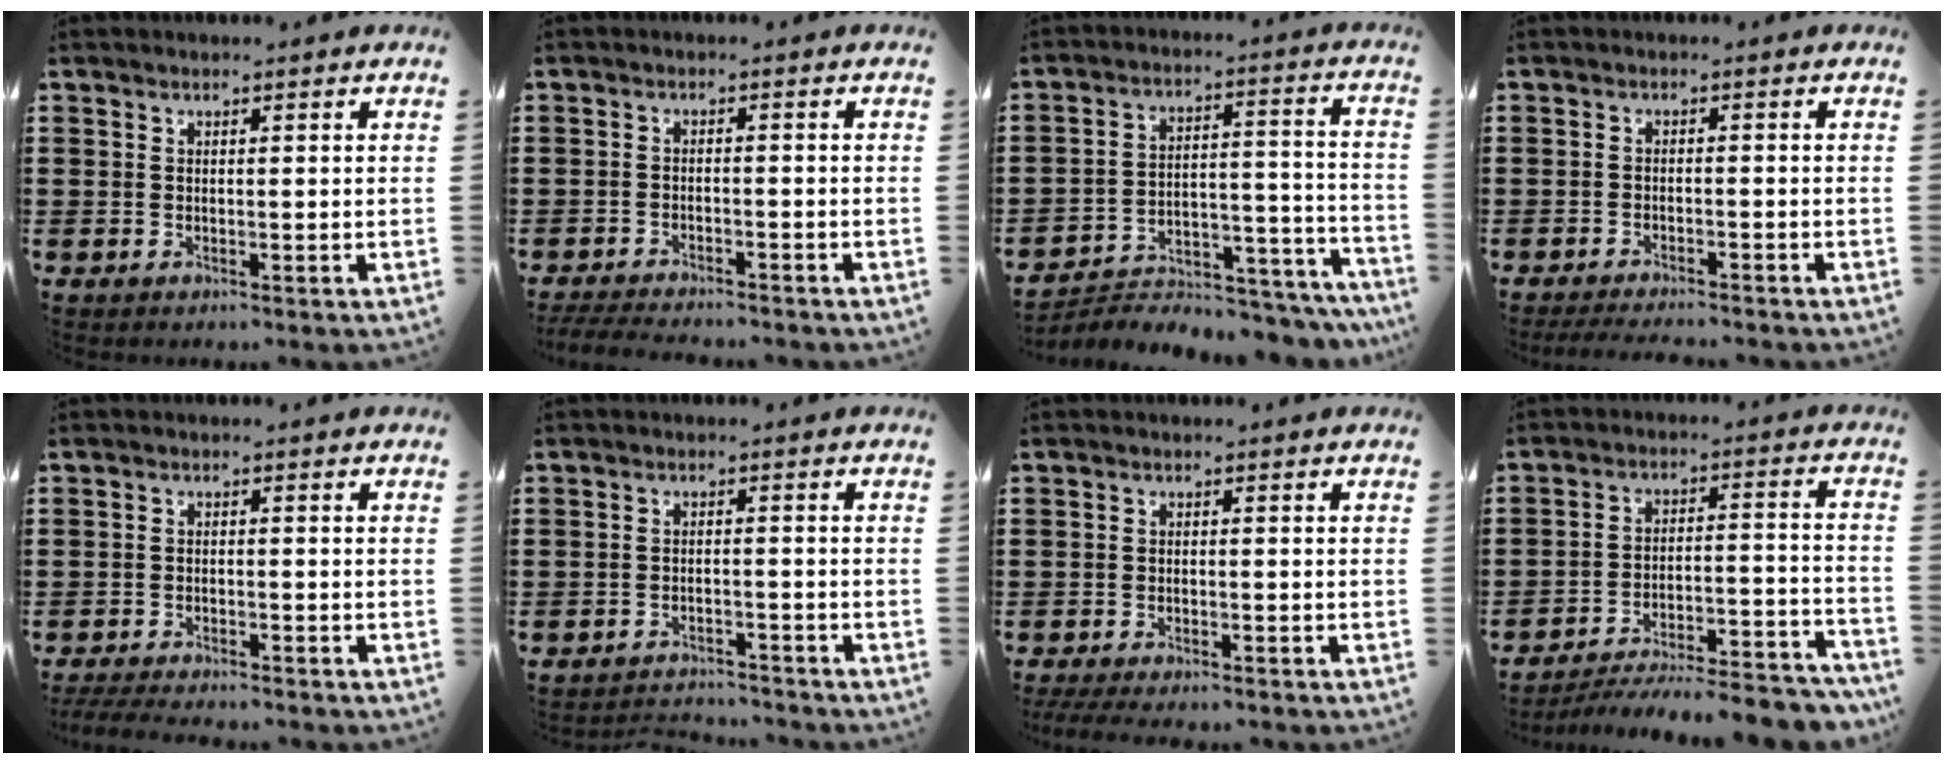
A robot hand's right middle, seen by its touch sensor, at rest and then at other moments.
{"total": 3.0, "force": [-3.0, 0.3, 0.5], "torque": [-0.017, -0.003, -0.064]}
{"total": 4.4, "force": [-4.3, 0.9, 0.8], "torque": [-0.015, 0.009, -0.089]}
{"total": 2.3, "force": [-2.2, 0.0, 0.4], "torque": [-0.009, -0.001, -0.044]}
{"total": 2.8, "force": [-2.8, 0.2, 0.5], "torque": [-0.018, -0.002, -0.060]}
{"total": 2.6, "force": [-2.6, 0.3, -0.1], "torque": [-0.007, 0.000, -0.057]}
{"total": 1.9, "force": [-1.8, 0.1, 0.5], "torque": [-0.019, -0.003, -0.039]}
{"total": 7.5, "force": [-6.9, 0.7, 2.8], "torque": [-0.033, 0.012, -0.132]}